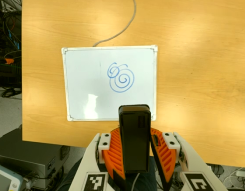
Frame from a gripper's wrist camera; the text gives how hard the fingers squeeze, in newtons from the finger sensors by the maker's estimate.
{"total": 6.2, "left": 6.3, "right": 6.0}